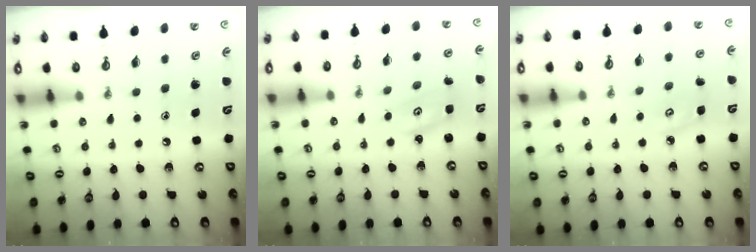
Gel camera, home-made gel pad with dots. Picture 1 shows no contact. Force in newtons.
{"total": 2.0, "press": 2.0, "slide": 0.2}
{"total": 4.0, "press": 4.0, "slide": 0.5}